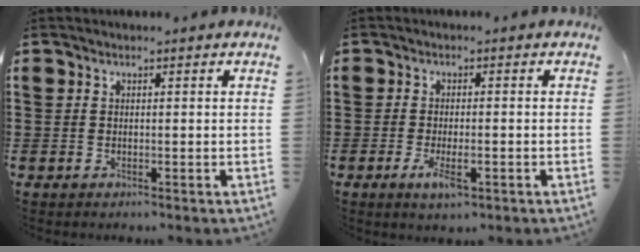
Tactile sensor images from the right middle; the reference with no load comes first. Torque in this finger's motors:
{"motor_torque": [0.64, 0.32, 0.06, 0.06]}